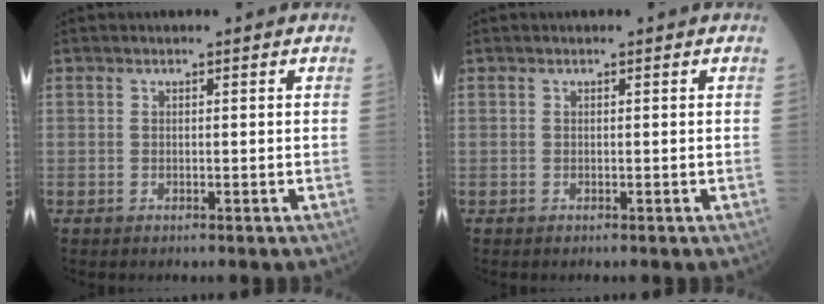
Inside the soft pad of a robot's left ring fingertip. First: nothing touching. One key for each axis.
{"total": 0.0}